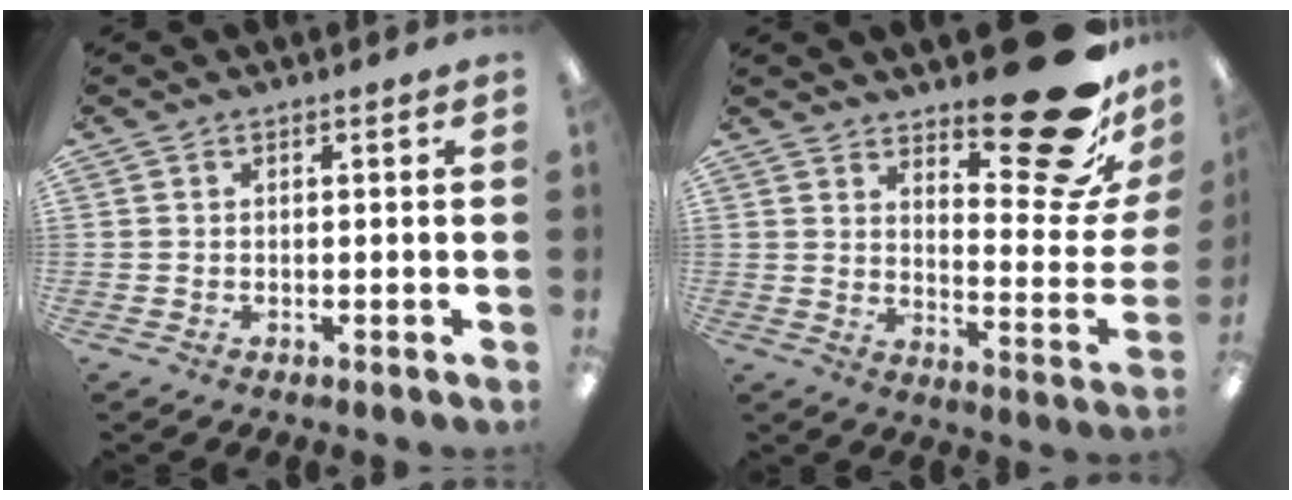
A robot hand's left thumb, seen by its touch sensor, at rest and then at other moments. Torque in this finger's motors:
{"motor_torque": [1.79, 1.07, 1.31, -1.46, 0.07]}